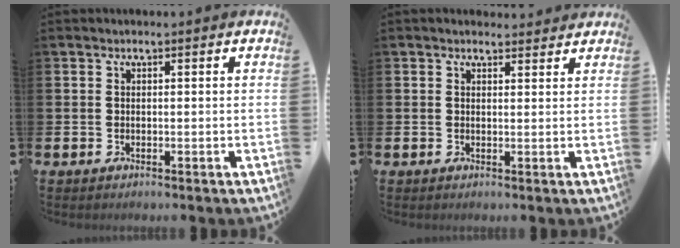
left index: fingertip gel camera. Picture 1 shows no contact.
{"total": 1.5, "force": [1.4, 0.5, 0.0], "torque": [0.006, -0.002, 0.024]}